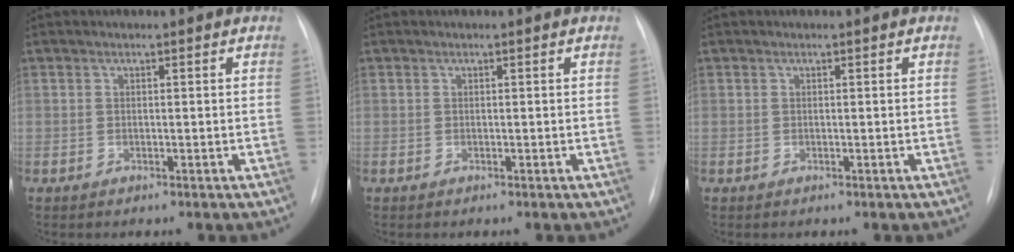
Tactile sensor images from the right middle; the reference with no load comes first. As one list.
[{"total": 0.0}, {"total": 0.0}]